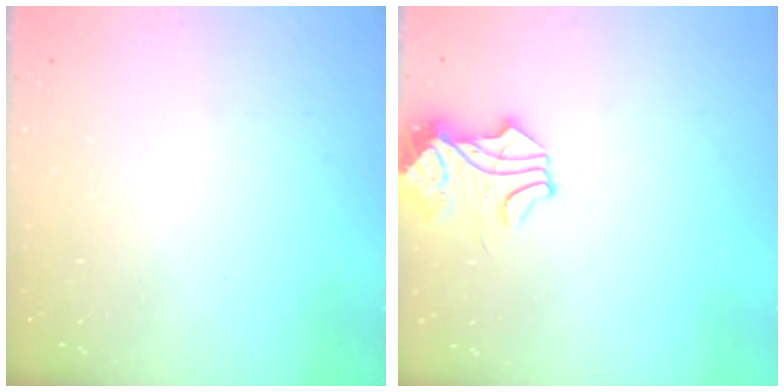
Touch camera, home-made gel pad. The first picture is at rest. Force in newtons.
{"total": 1.7, "press": 1.5, "slide": 0.8}